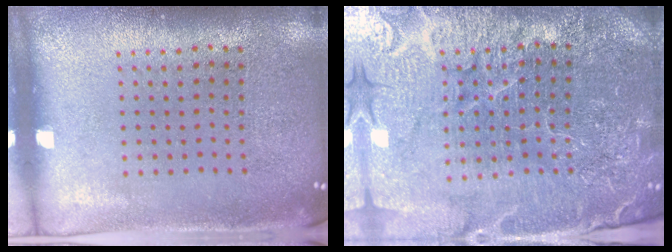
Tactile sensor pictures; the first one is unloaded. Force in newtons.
{"total": 5.5, "press": 5.0, "slide": 2.3}